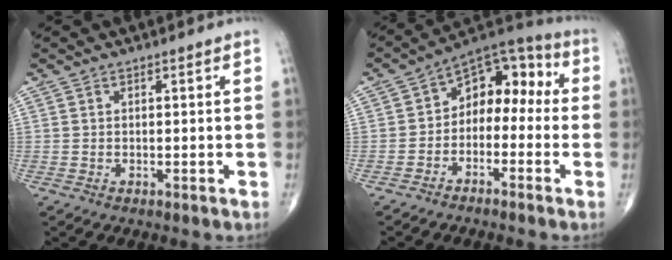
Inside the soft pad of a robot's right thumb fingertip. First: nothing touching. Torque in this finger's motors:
{"motor_torque": [0.04, 0.27, 0.27, 0.16, 0.04]}